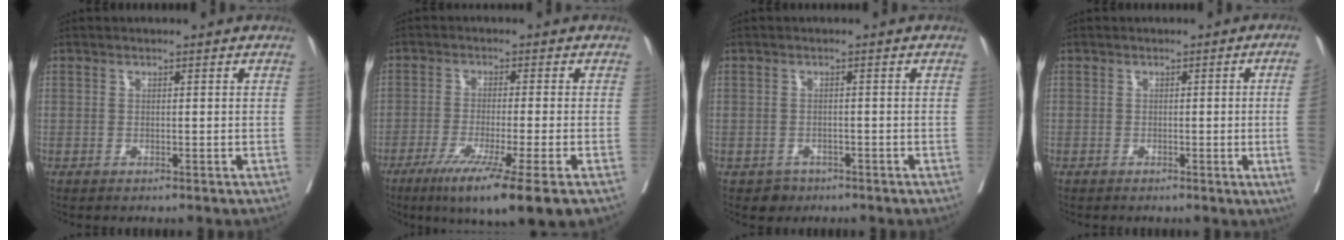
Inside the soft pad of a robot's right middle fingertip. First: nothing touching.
{"total": 11.6, "force": [-7.1, -0.8, 9.2], "torque": [-0.140, -0.033, -0.110]}
{"total": 2.0, "force": [-1.3, 1.6, 0.1], "torque": [-0.002, 0.007, -0.019]}
{"total": 6.4, "force": [-0.8, -2.5, 5.9], "torque": [-0.067, -0.015, -0.008]}